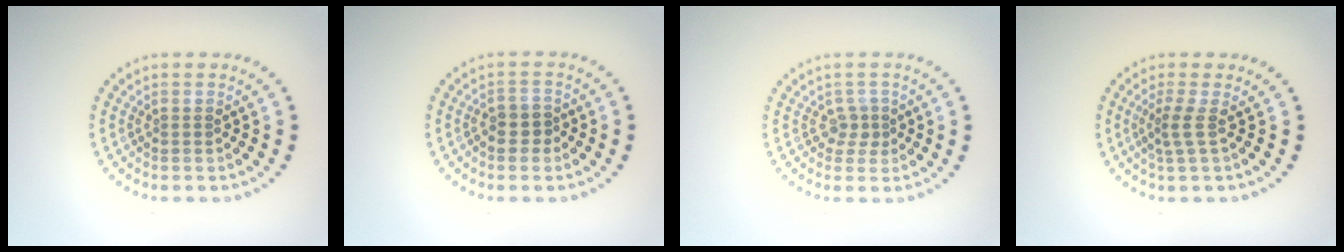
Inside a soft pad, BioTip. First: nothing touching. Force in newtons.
{"total": 2.0, "press": 1.8, "slide": 0.8}
{"total": 1.7, "press": 1.2, "slide": 1.2}
{"total": 1.9, "press": 1.3, "slide": 1.5}